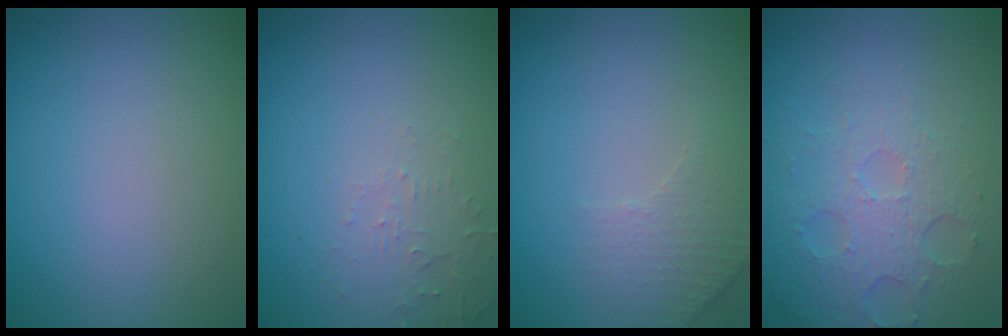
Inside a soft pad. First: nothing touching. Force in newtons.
{"total": 1.5, "press": 1.5, "slide": 0.3}
{"total": 2.3, "press": 2.3, "slide": 0.6}
{"total": 4.0, "press": 3.2, "slide": 2.5}